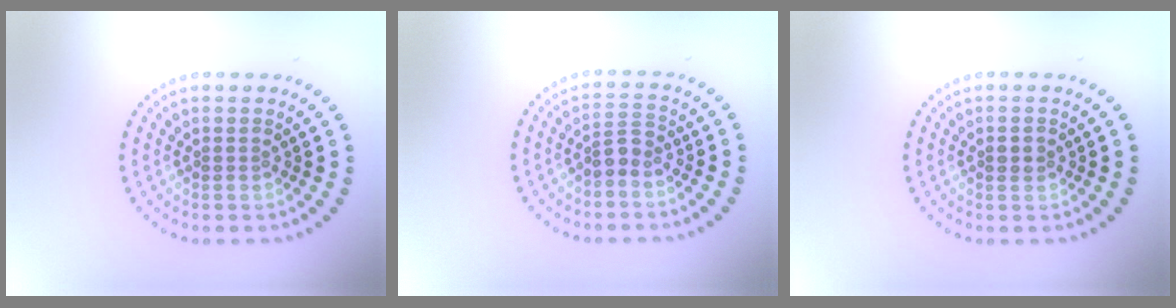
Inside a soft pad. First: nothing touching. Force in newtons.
{"total": 1.8, "press": 1.5, "slide": 1.1}
{"total": 1.3, "press": 1.2, "slide": 0.3}